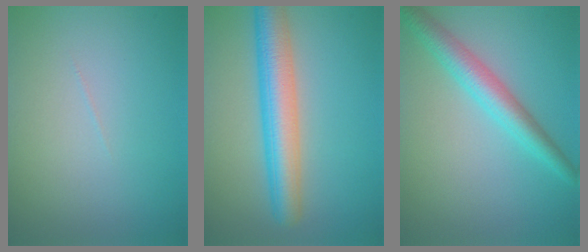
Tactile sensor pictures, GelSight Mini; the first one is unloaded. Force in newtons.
{"total": 5.9, "press": 5.9, "slide": 0.3}
{"total": 3.9, "press": 3.9, "slide": 0.0}